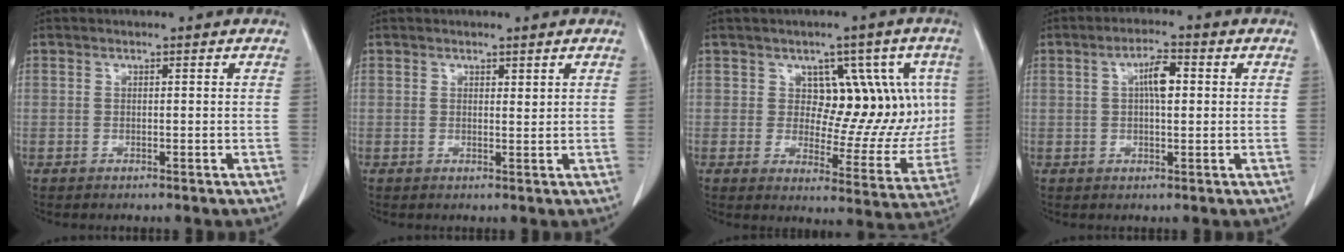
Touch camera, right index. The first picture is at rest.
{"total": 0.7, "force": [0.6, 0.2, 0.4], "torque": [-0.006, -0.006, 0.009]}
{"total": 11.4, "force": [3.0, 6.9, 8.6], "torque": [-0.082, 0.016, 0.047]}
{"total": 4.4, "force": [0.8, 1.2, 4.2], "torque": [-0.075, 0.009, 0.012]}